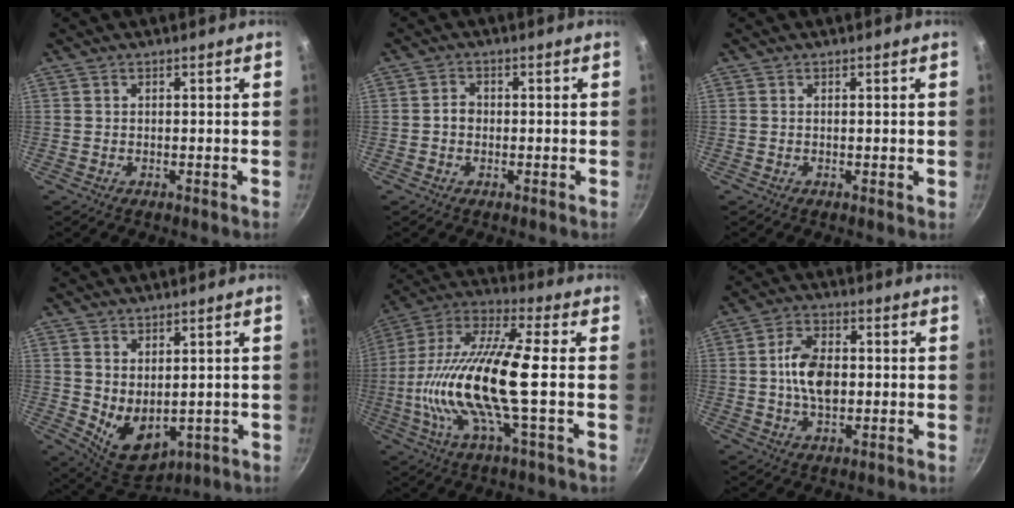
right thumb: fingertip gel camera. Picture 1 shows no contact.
{"total": 1.3, "force": [-0.3, 1.1, 0.6], "torque": [-0.009, 0.006, -0.007]}
{"total": 0.6, "force": [0.1, 0.0, 0.6], "torque": [-0.008, -0.002, 0.001]}
{"total": 8.5, "force": [0.8, 5.5, 6.4], "torque": [-0.081, -0.028, 0.039]}
{"total": 19.6, "force": [-2.3, 4.1, 19.0], "torque": [-0.375, 0.026, -0.058]}
{"total": 9.0, "force": [0.1, 5.4, 7.2], "torque": [-0.119, 0.009, -0.004]}